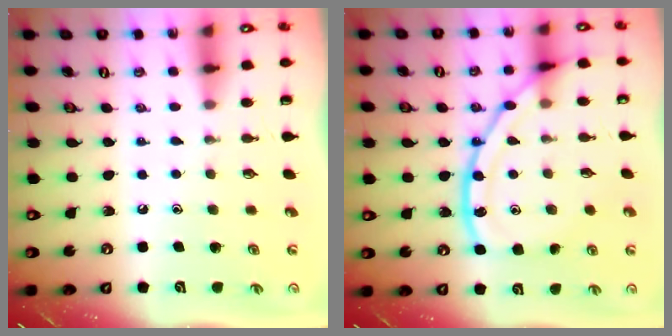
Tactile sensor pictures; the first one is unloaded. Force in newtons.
{"total": 14.9, "press": 14.9, "slide": 0.8}